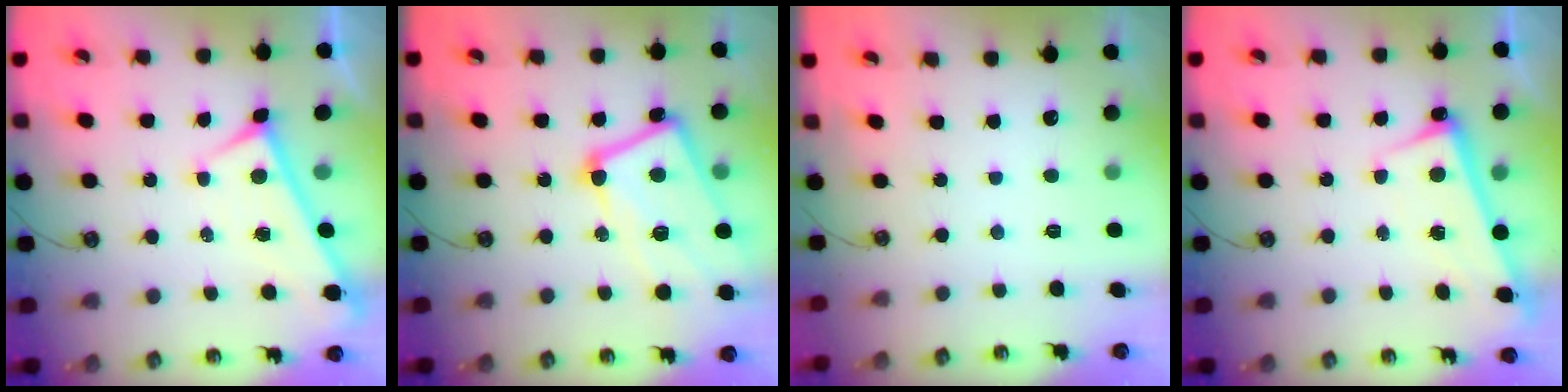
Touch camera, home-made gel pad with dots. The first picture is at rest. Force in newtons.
{"total": 13.8, "press": 13.7, "slide": 1.6}
{"total": 0.0}
{"total": 2.8, "press": 2.7, "slide": 0.5}